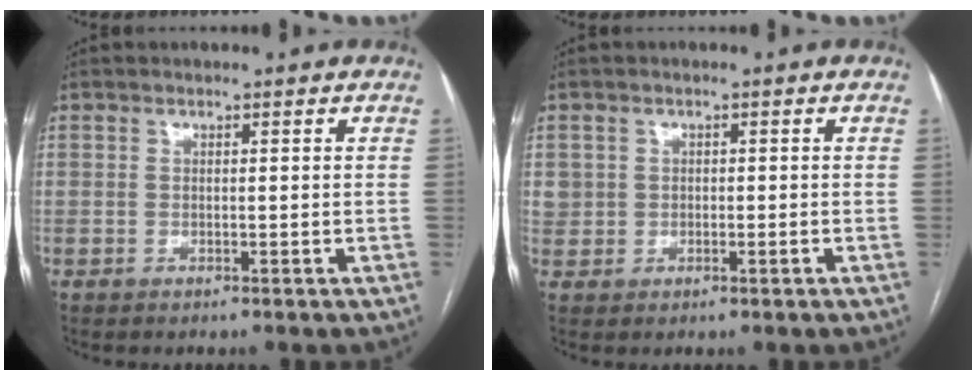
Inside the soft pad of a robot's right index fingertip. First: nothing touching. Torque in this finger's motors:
{"motor_torque": [-0.07, 0.02, -0.04, -0.01]}